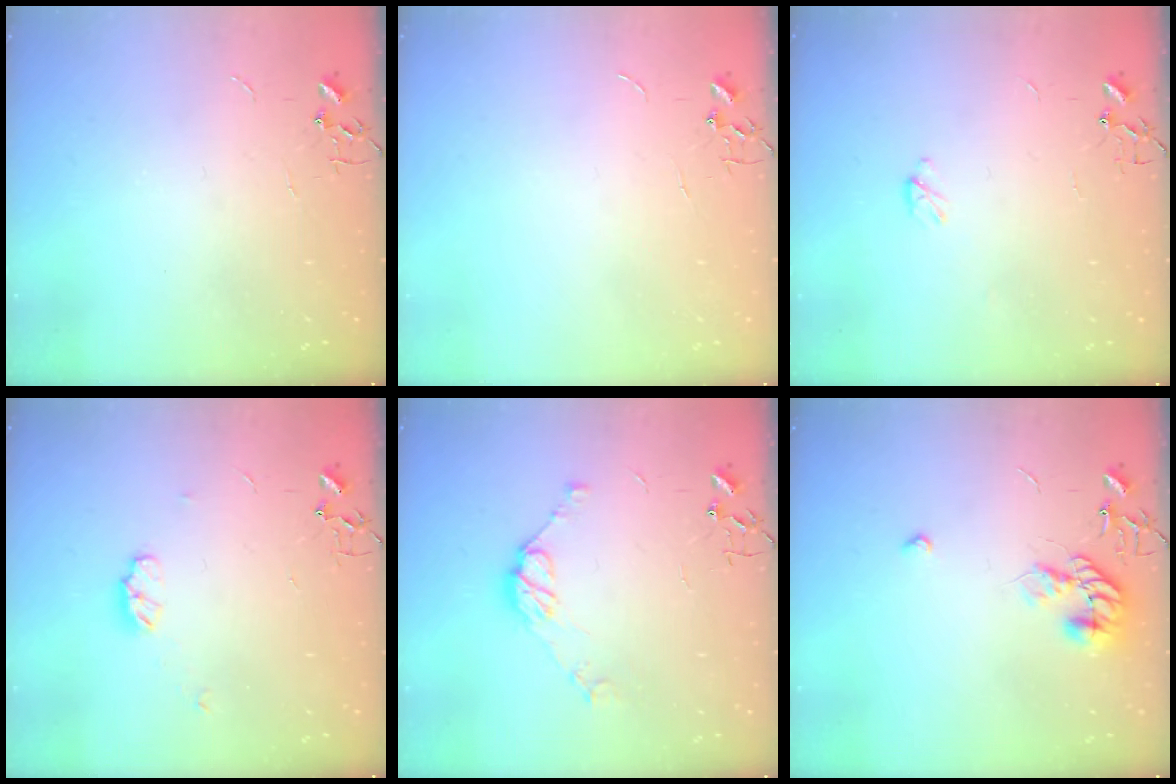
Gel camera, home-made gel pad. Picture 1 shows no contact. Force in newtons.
{"total": 0.0}
{"total": 3.0, "press": 3.0, "slide": 0.5}
{"total": 5.5, "press": 5.5, "slide": 0.8}
{"total": 9.0, "press": 9.0, "slide": 0.7}
{"total": 10.6, "press": 10.5, "slide": 0.8}